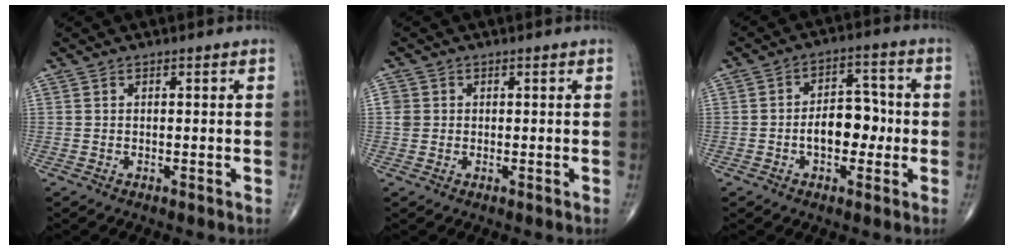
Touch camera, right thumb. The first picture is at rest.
{"total": 2.2, "force": [0.2, 2.1, 0.8], "torque": [-0.005, 0.004, 0.006]}
{"total": 8.5, "force": [-1.4, 5.3, 6.4], "torque": [-0.075, 0.026, -0.029]}